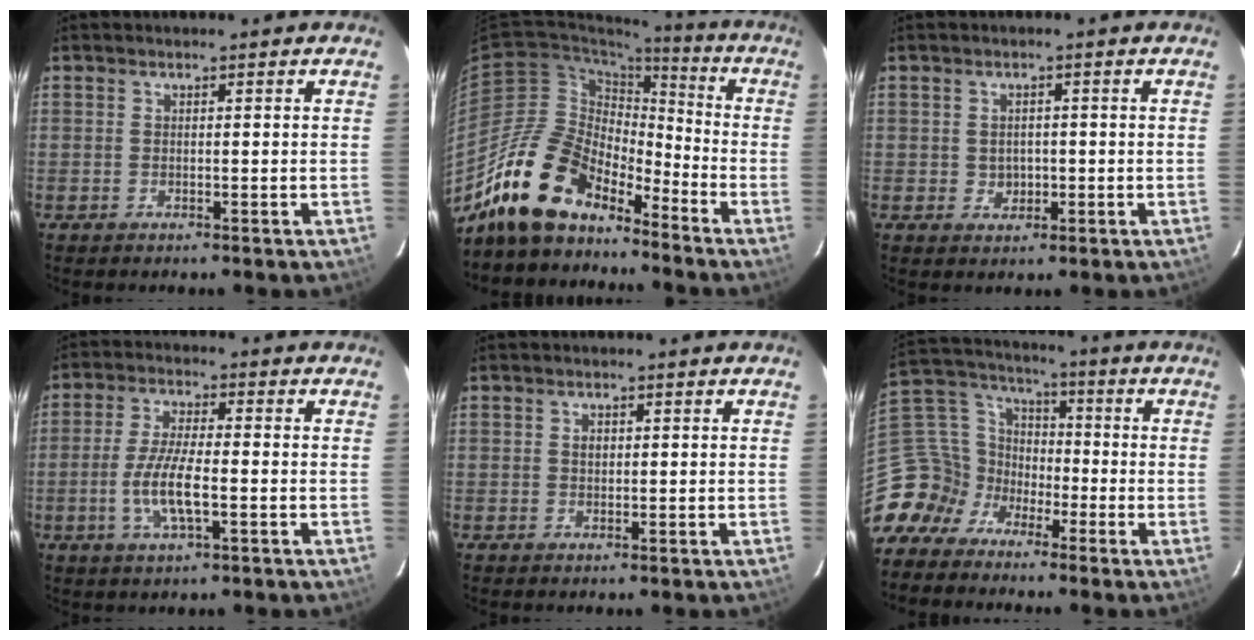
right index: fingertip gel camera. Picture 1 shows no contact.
{"total": 16.2, "force": [-12.8, 7.1, 6.8], "torque": [-0.138, 0.008, -0.236]}
{"total": 4.6, "force": [-0.6, 3.9, 2.5], "torque": [-0.045, 0.001, 0.000]}
{"total": 8.1, "force": [-2.2, 2.1, 7.5], "torque": [-0.154, -0.004, -0.044]}
{"total": 1.2, "force": [0.3, 0.9, 0.7], "torque": [-0.010, 0.004, 0.004]}
{"total": 10.9, "force": [-7.2, 7.9, 2.3], "torque": [-0.072, 0.039, -0.155]}